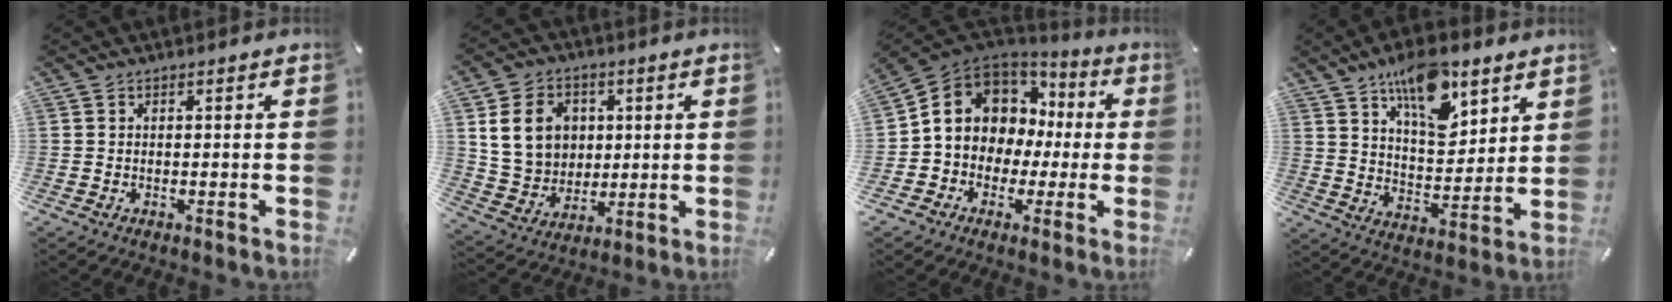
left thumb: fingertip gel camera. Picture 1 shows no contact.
{"total": 12.9, "force": [2.7, 11.1, 5.9], "torque": [-0.113, 0.008, 0.056]}
{"total": 10.4, "force": [1.2, 9.7, 3.5], "torque": [-0.077, -0.016, 0.027]}
{"total": 15.8, "force": [9.9, 7.7, 9.5], "torque": [-0.138, -0.054, 0.170]}